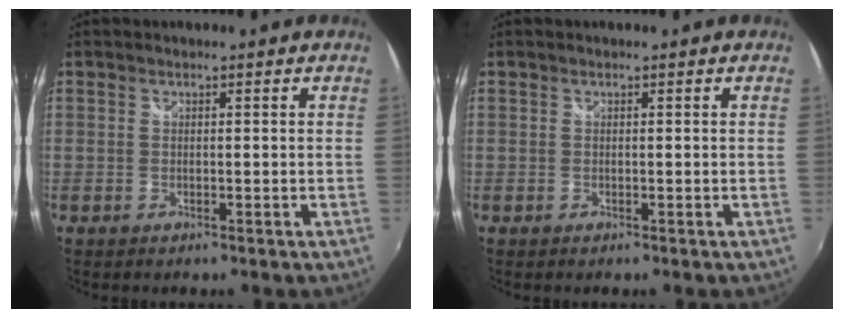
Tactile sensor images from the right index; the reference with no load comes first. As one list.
[{"total": 0.0}]